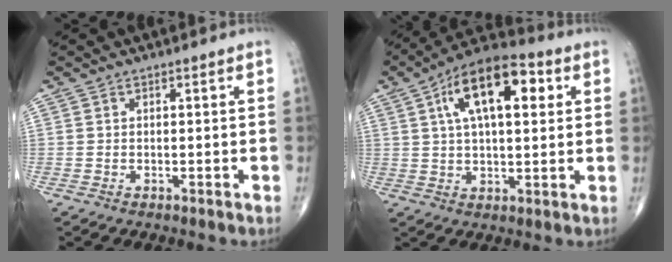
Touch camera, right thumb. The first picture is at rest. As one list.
[{"total": 16.0, "force": [5.1, 7.3, 13.3], "torque": [-0.203, 0.015, 0.076]}]